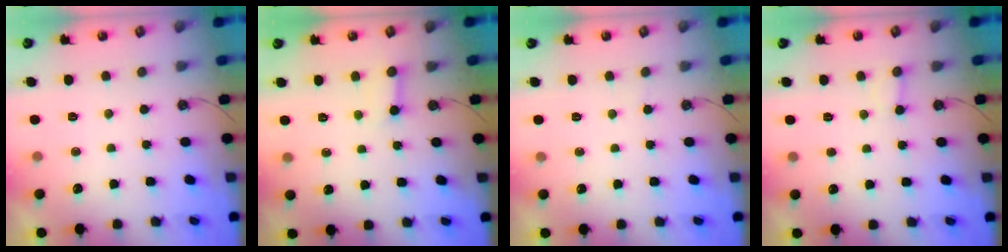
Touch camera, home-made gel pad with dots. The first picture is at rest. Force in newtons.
{"total": 3.9, "press": 3.9, "slide": 0.4}
{"total": 3.5, "press": 3.4, "slide": 0.3}
{"total": 2.8, "press": 2.8, "slide": 0.3}